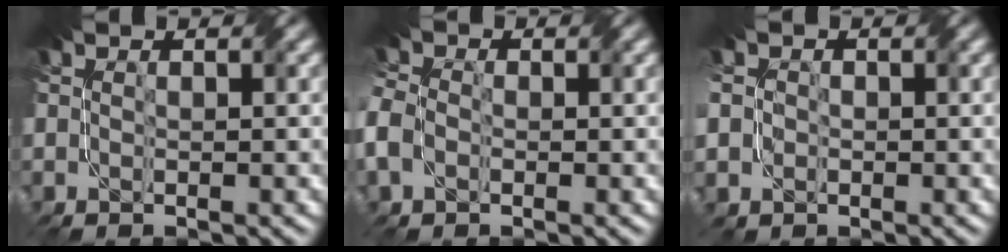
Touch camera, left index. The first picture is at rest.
{"total": 3.1, "force": [-1.0, 2.4, 1.7], "torque": [-0.057, 0.003, -0.029]}
{"total": 4.8, "force": [0.6, 4.4, 1.9], "torque": [-0.055, 0.019, -0.014]}